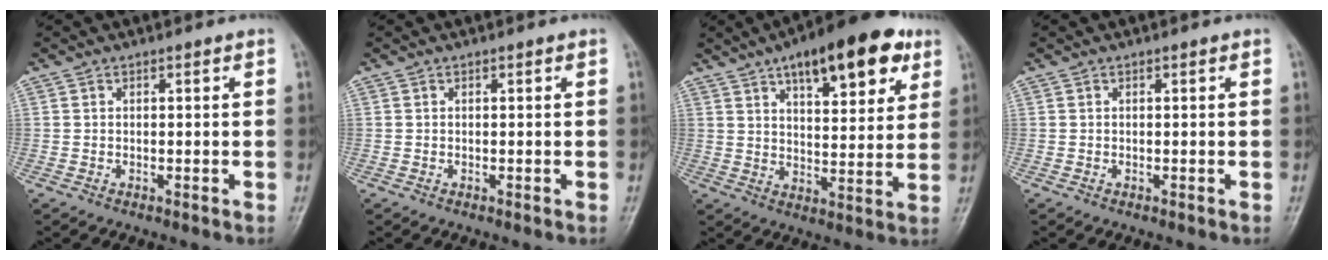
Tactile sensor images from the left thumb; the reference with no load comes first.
{"total": 0.0}
{"total": 17.9, "force": [9.6, 7.2, 13.3], "torque": [-0.155, -0.024, 0.139]}
{"total": 0.0}